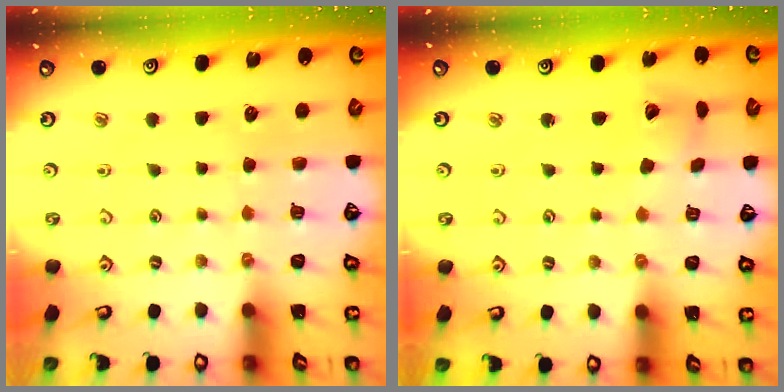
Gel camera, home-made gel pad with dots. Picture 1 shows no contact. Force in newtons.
{"total": 3.7, "press": 3.7, "slide": 0.5}